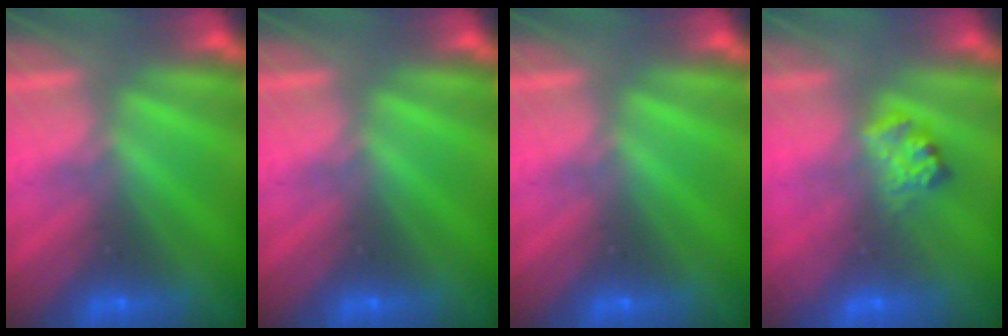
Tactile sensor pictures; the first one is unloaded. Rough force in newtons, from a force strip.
{"total": 0.0}
{"total": 0.0}
{"total": 2.4}